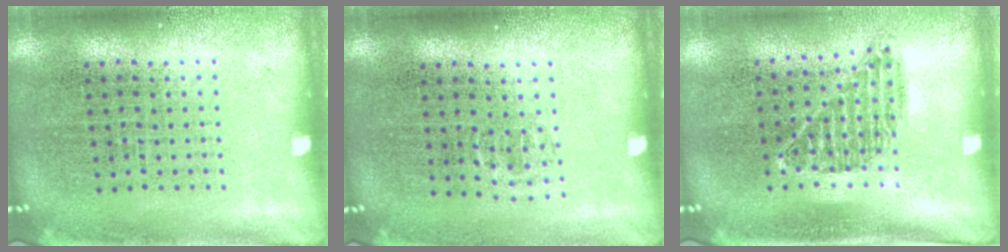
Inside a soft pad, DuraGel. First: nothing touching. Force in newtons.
{"total": 0.6, "press": 0.4, "slide": 0.4}
{"total": 1.0, "press": 0.8, "slide": 0.5}